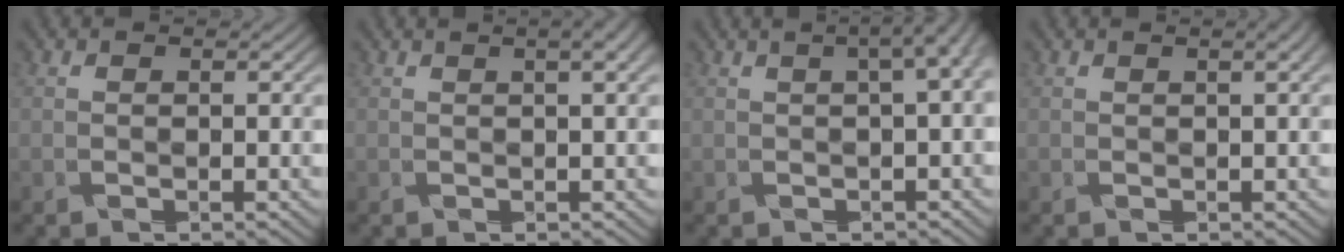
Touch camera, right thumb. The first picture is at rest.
{"total": 2.4, "force": [0.9, 0.5, 2.2], "torque": [-0.047, 0.001, 0.020]}
{"total": 4.8, "force": [0.8, 1.3, 4.6], "torque": [-0.083, -0.001, 0.021]}
{"total": 1.7, "force": [0.3, 0.6, 1.5], "torque": [-0.036, -0.004, 0.010]}